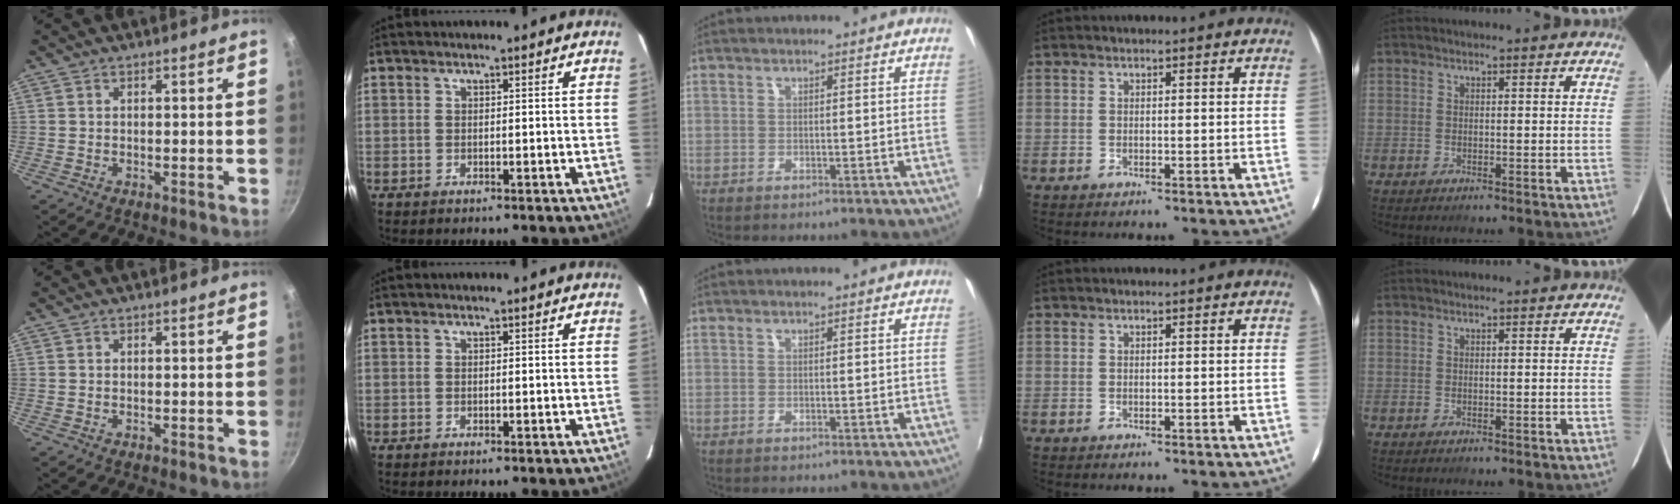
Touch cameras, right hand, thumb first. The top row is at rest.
{}